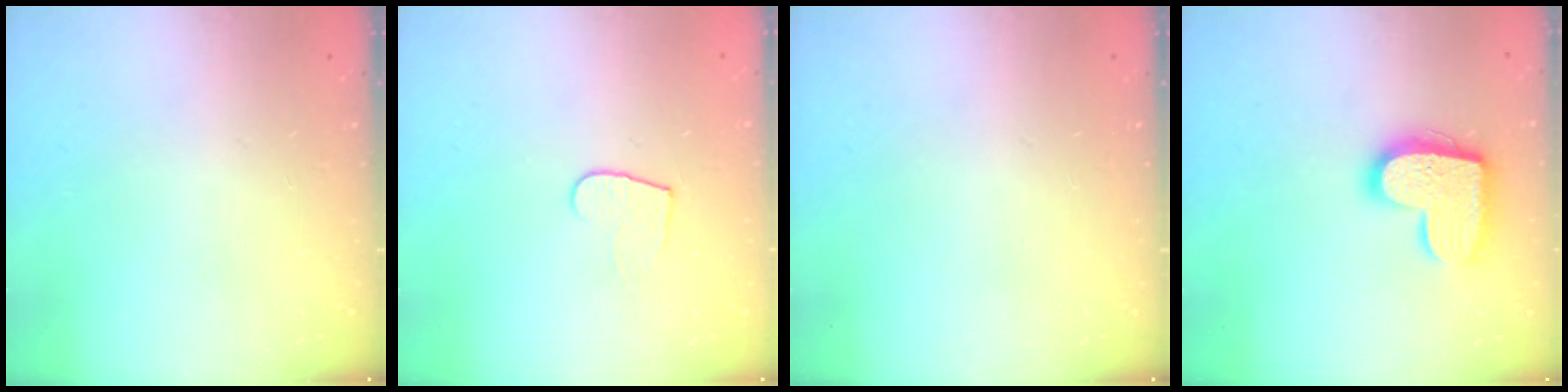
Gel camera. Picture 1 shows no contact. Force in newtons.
{"total": 6.0, "press": 6.0, "slide": 0.5}
{"total": 0.0}
{"total": 15.6, "press": 15.6, "slide": 0.8}